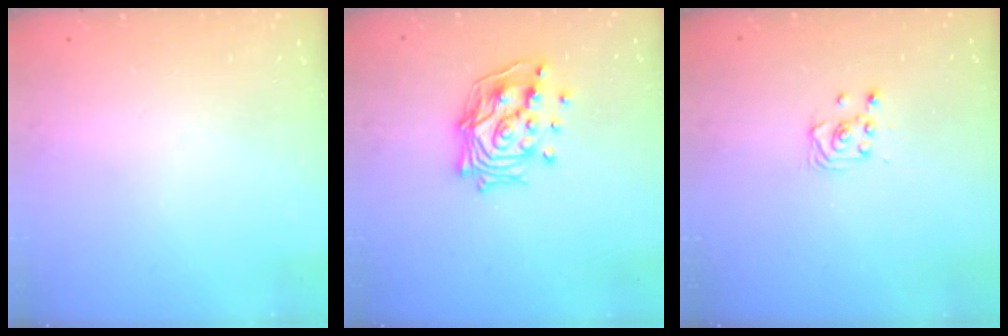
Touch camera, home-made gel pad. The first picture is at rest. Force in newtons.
{"total": 15.4, "press": 15.2, "slide": 1.9}
{"total": 2.6, "press": 2.6, "slide": 0.2}